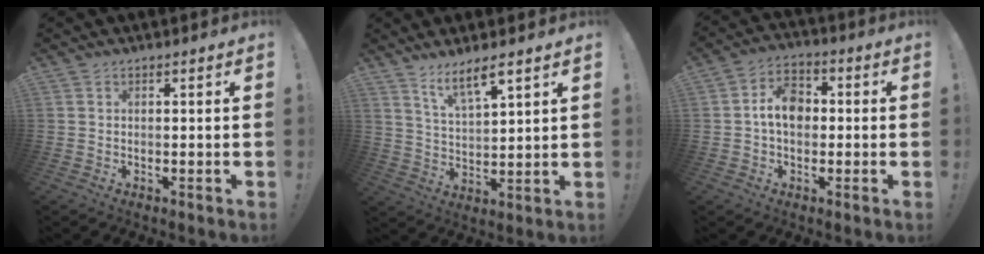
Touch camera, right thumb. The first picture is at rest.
{"total": 8.1, "force": [6.3, 1.6, 4.9], "torque": [-0.084, -0.037, 0.109]}
{"total": 9.1, "force": [0.0, 6.5, 6.4], "torque": [-0.102, 0.015, 0.002]}